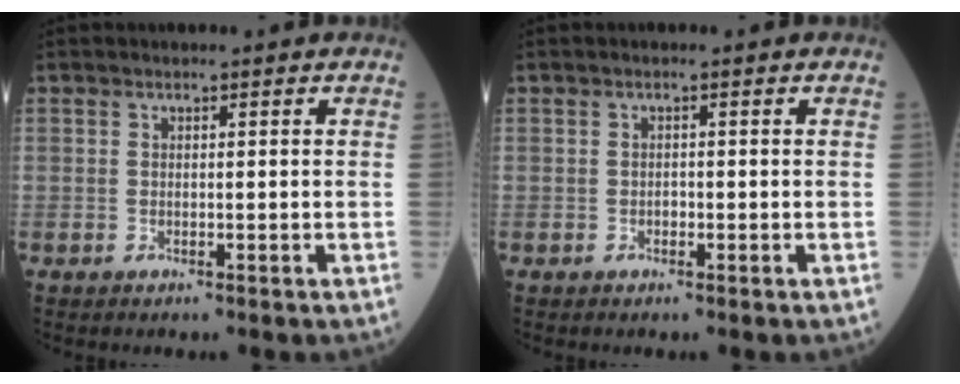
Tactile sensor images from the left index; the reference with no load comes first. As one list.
[{"total": 0.6, "force": [-0.3, 0.4, 0.4], "torque": [-0.006, 0.002, -0.007]}]